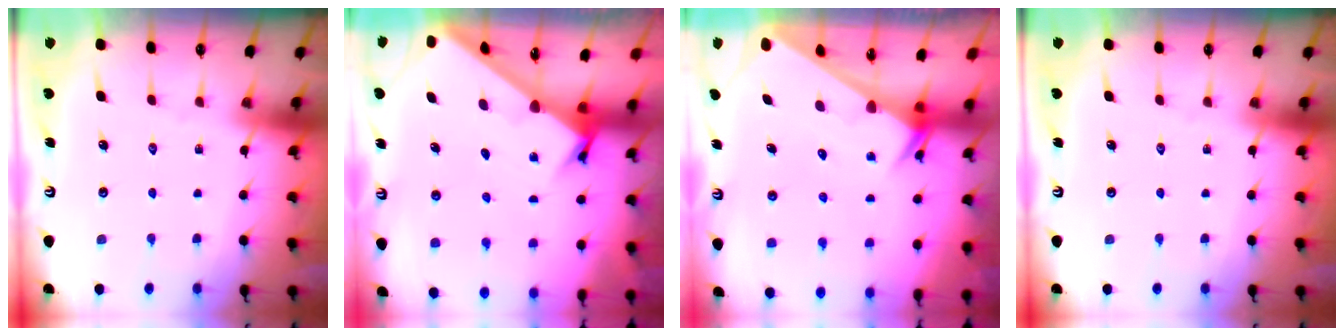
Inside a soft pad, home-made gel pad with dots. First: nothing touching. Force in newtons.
{"total": 2.6, "press": 2.6, "slide": 0.3}
{"total": 2.5, "press": 2.5, "slide": 0.0}
{"total": 0.0}